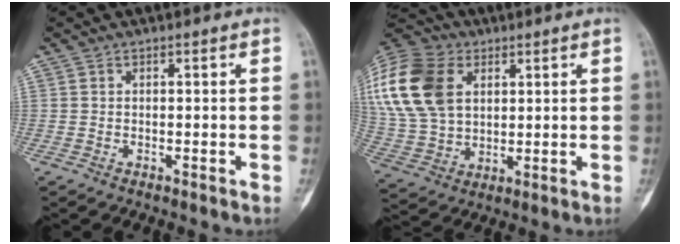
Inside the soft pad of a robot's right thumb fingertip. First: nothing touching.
{"total": 22.4, "force": [7.2, 15.6, 14.4], "torque": [-0.318, 0.017, 0.136]}